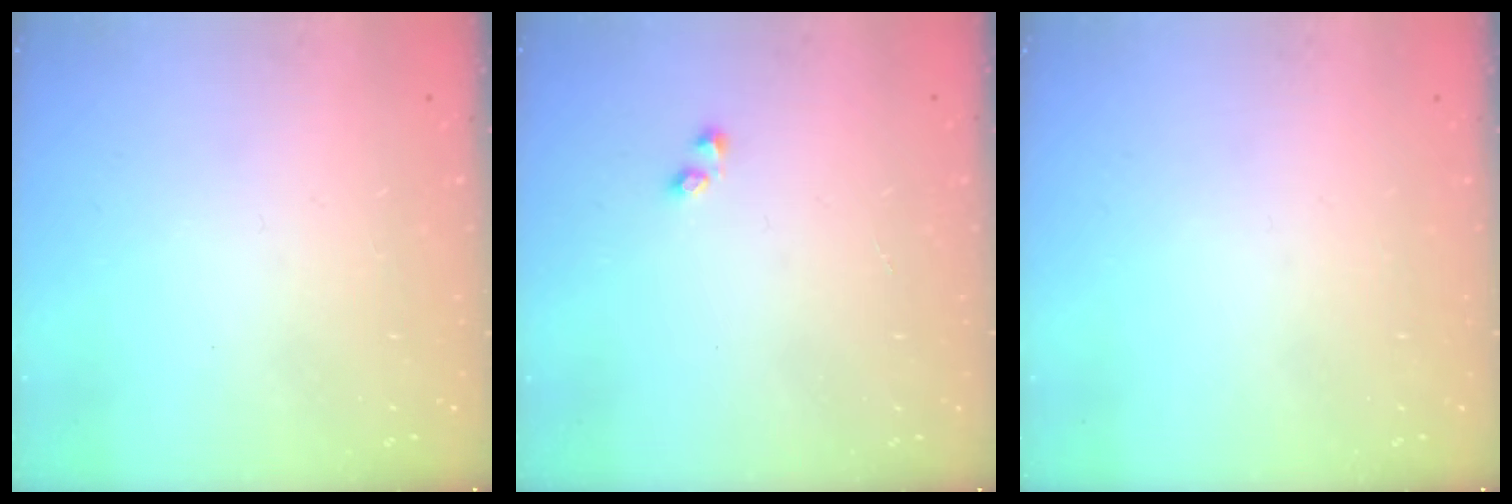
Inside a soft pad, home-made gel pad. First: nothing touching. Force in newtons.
{"total": 0.9, "press": 0.8, "slide": 0.5}
{"total": 0.0}